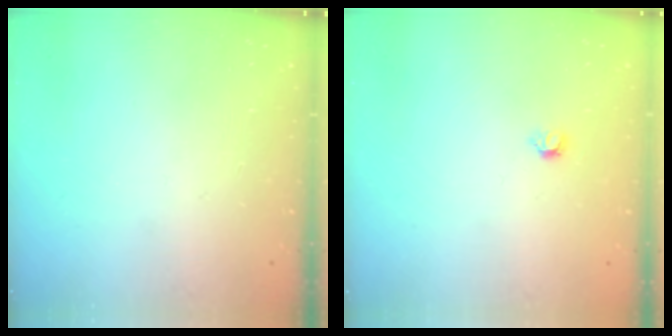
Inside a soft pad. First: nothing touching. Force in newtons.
{"total": 3.6, "press": 3.6, "slide": 0.7}